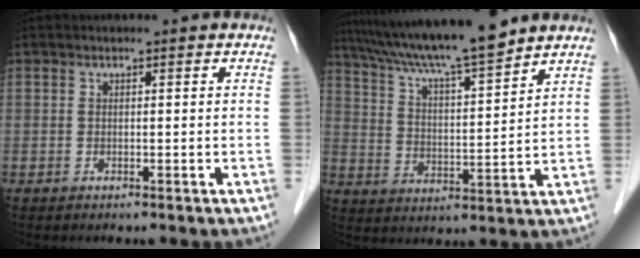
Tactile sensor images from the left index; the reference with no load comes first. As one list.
[{"total": 14.3, "force": [12.4, -0.5, 7.0], "torque": [-0.126, 0.011, 0.208]}]